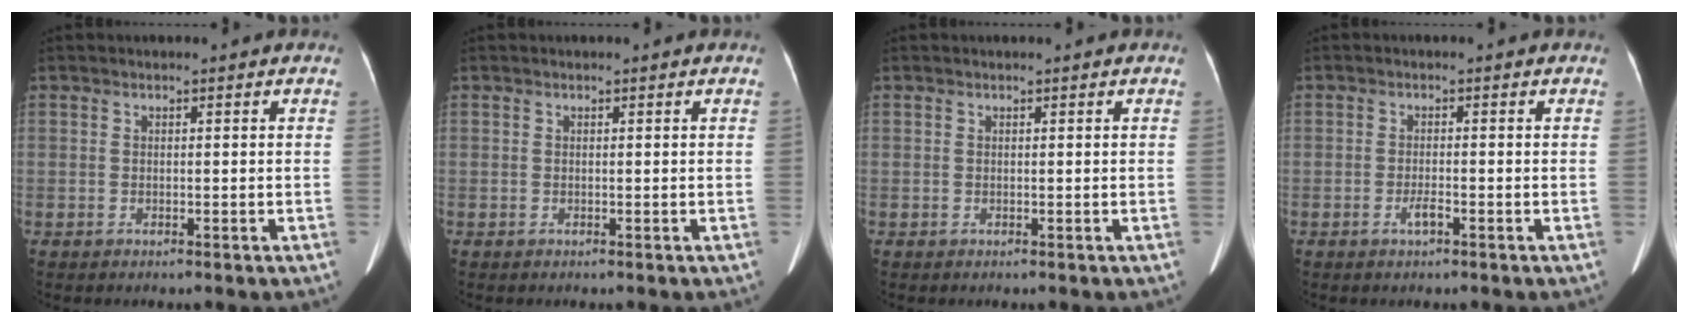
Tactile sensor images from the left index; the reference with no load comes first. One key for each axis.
{"total": 0.0}
{"total": 0.0}
{"total": 1.6, "fx": -1.0, "fy": 0.2, "fz": 1.2, "tx": -0.027, "ty": -0.001, "tz": -0.018}